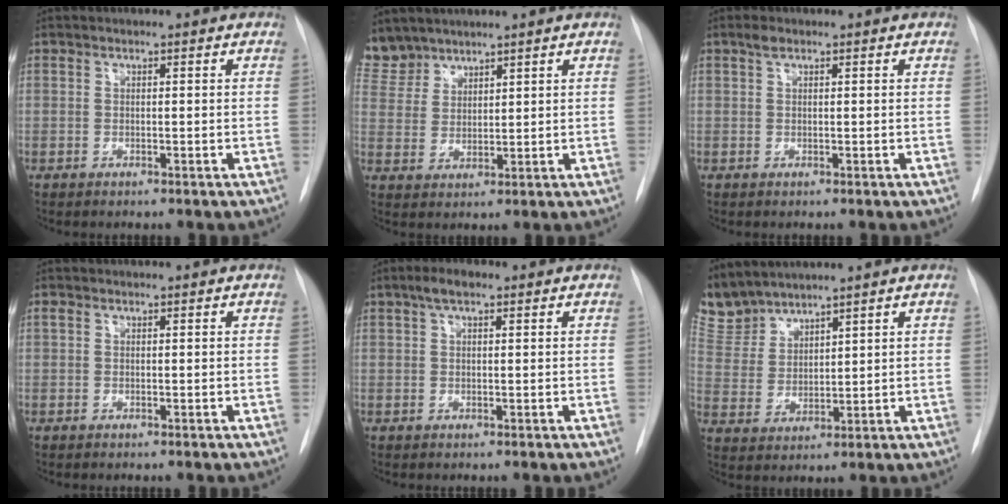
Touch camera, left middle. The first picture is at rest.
{"total": 6.6, "force": [6.0, 2.8, 0.0], "torque": [0.001, 0.006, 0.129]}
{"total": 1.1, "force": [0.7, 0.5, 0.7], "torque": [-0.015, 0.010, 0.014]}
{"total": 0.6, "force": [0.2, 0.4, 0.3], "torque": [-0.010, 0.013, 0.005]}
{"total": 2.9, "force": [1.6, 1.1, 2.1], "torque": [-0.044, 0.014, 0.029]}
{"total": 6.7, "force": [6.6, 1.1, 0.1], "torque": [-0.016, 0.009, 0.152]}